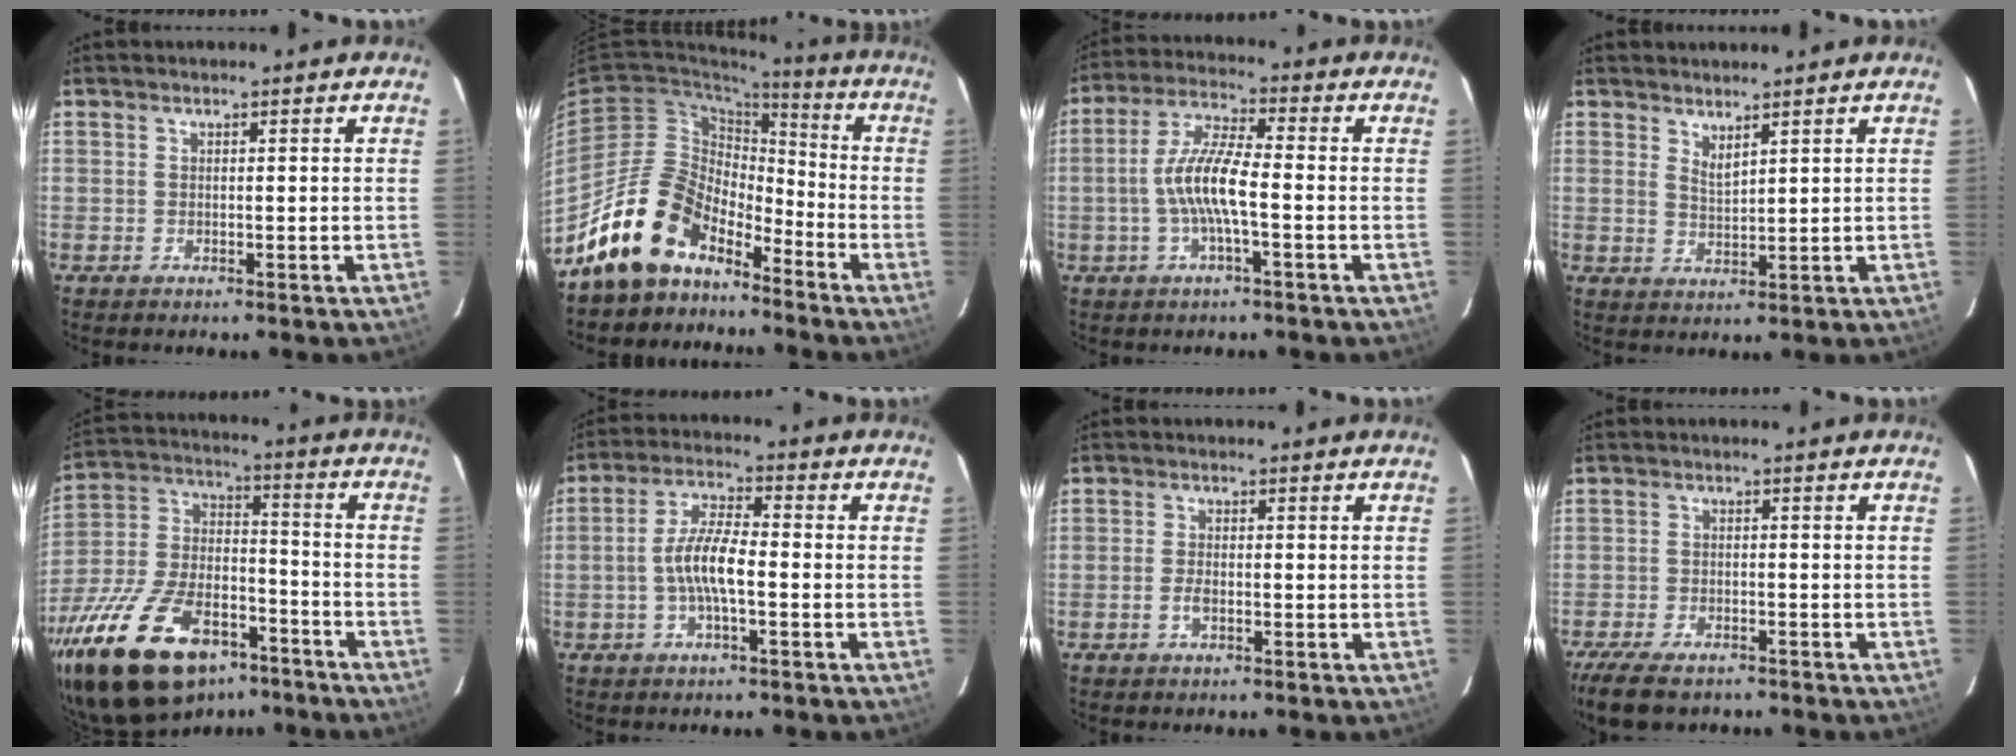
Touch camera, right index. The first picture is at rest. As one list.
[{"total": 14.9, "force": [-11.4, 7.6, 6.0], "torque": [-0.124, 0.021, -0.203]}, {"total": 9.0, "force": [-1.9, 1.4, 8.7], "torque": [-0.185, 0.007, -0.038]}, {"total": 2.6, "force": [2.2, 0.5, 1.4], "torque": [-0.025, -0.003, 0.037]}, {"total": 28.0, "force": [-18.0, 13.6, 16.6], "torque": [-0.340, -0.010, -0.287]}, {"total": 7.3, "force": [-1.7, 1.7, 6.9], "torque": [-0.140, 0.009, -0.034]}, {"total": 2.3, "force": [-0.9, 1.1, 1.8], "torque": [-0.040, 0.001, -0.018]}, {"total": 8.8, "force": [-6.9, 3.2, 4.4], "torque": [-0.116, -0.024, -0.123]}]